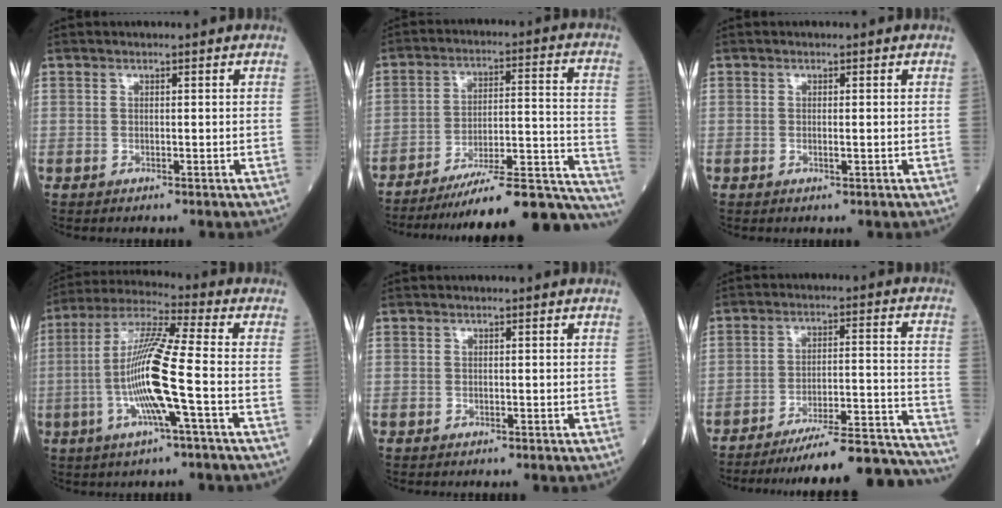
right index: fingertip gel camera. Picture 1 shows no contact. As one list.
[{"total": 25.3, "force": [-23.3, 1.0, 9.8], "torque": [-0.059, 0.020, -0.325]}, {"total": 0.9, "force": [-0.2, 0.0, 0.9], "torque": [-0.018, -0.004, -0.002]}, {"total": 13.0, "force": [-2.9, -0.2, 12.7], "torque": [-0.255, -0.001, -0.063]}, {"total": 0.0}, {"total": 22.1, "force": [-21.2, -0.6, 6.2], "torque": [-0.039, 0.007, -0.291]}]